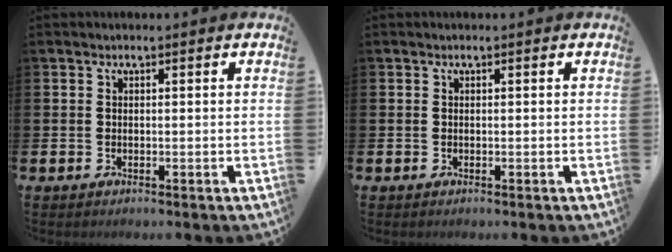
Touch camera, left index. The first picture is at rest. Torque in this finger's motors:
{"motor_torque": [-0.04, -0.04, 0.04, -0.01]}